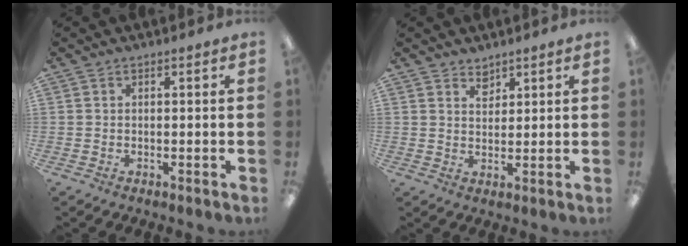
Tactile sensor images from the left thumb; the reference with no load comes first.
{"total": 3.1, "force": [2.6, 1.6, 0.5], "torque": [0.002, -0.014, 0.047]}